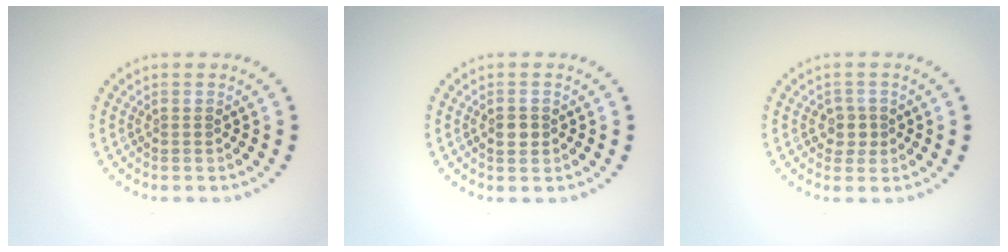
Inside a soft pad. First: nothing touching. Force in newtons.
{"total": 1.6, "press": 1.5, "slide": 0.3}
{"total": 1.6, "press": 1.4, "slide": 0.9}